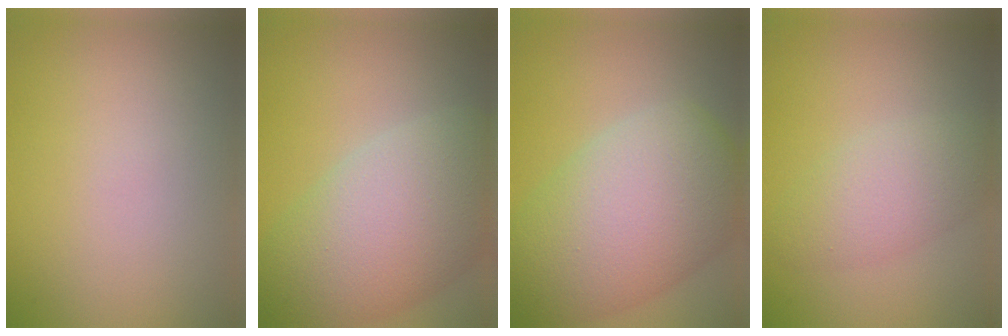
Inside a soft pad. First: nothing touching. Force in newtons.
{"total": 9.8, "press": 9.8, "slide": 0.3}
{"total": 10.8, "press": 10.8, "slide": 0.3}
{"total": 3.6, "press": 3.6, "slide": 0.1}